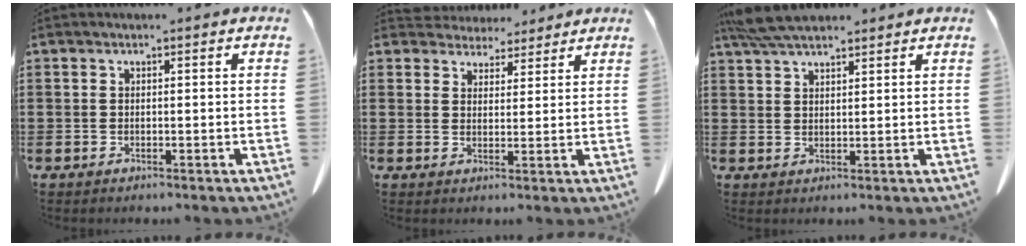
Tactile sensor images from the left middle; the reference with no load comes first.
{"total": 3.7, "force": [3.5, 1.2, -0.2], "torque": [-0.011, -0.010, 0.069]}
{"total": 5.5, "force": [4.6, 1.2, 2.7], "torque": [-0.064, -0.007, 0.088]}